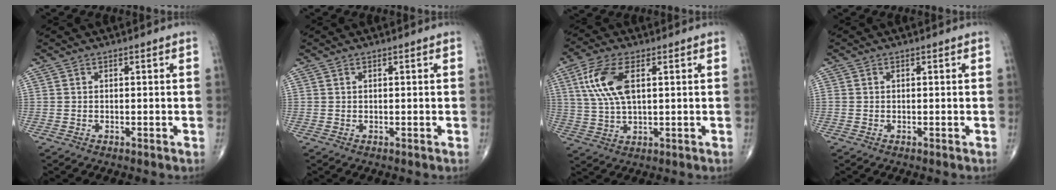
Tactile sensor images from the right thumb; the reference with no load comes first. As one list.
[{"total": 0.0}, {"total": 10.1, "force": [2.9, 4.6, 8.6], "torque": [-0.190, 0.001, 0.059]}, {"total": 0.0}]